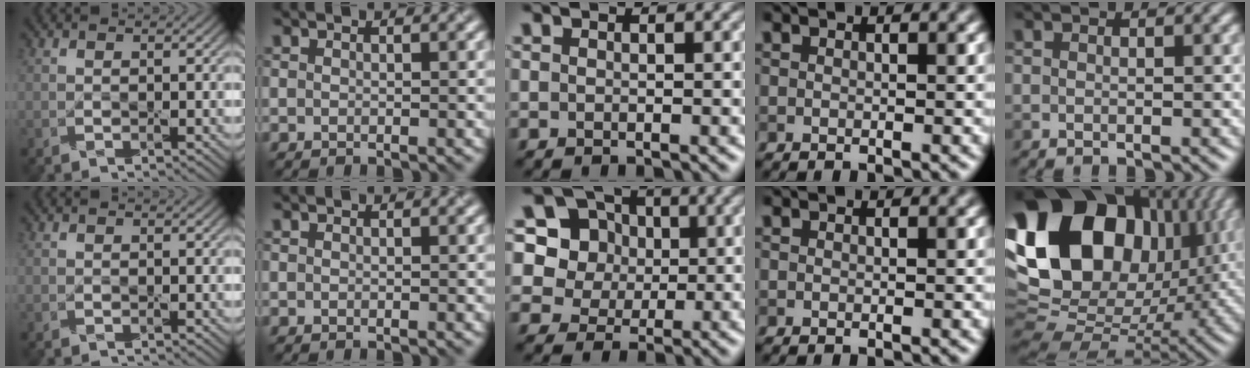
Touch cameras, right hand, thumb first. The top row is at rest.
{"middle": {"total": 9.1, "force": [3.4, 7.7, 3.5], "torque": [-0.088, 0.021, 0.054]}, "little": {"total": 20.7, "force": [5.7, 14.5, 13.6], "torque": [-0.276, 0.016, 0.114]}}